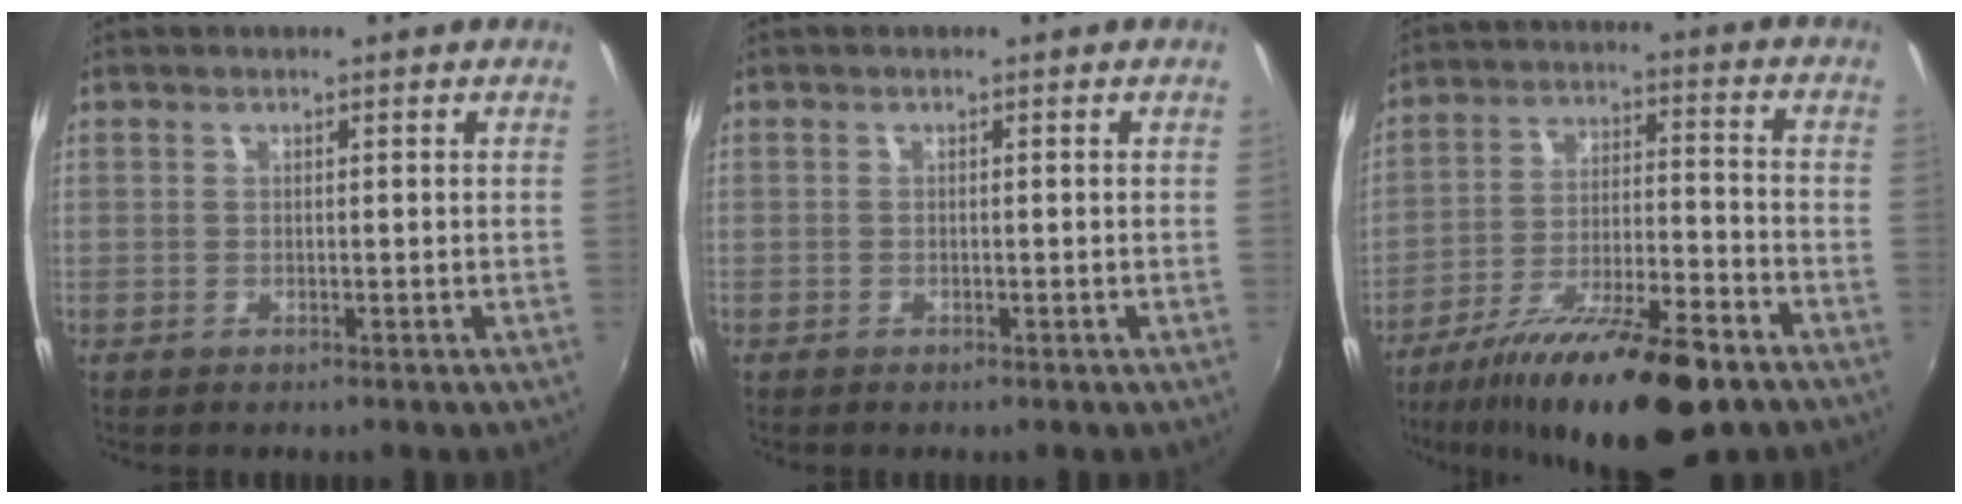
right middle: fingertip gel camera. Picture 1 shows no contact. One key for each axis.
{"total": 0.5, "fx": -0.4, "fy": 0.3, "fz": 0.0, "tx": -0.002, "ty": 0.001, "tz": -0.007}
{"total": 20.8, "fx": -14.9, "fy": 4.6, "fz": 13.8, "tx": -0.249, "ty": -0.035, "tz": -0.241}